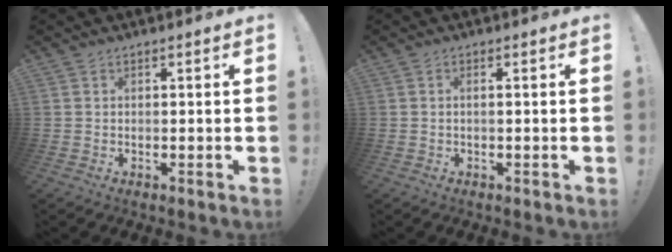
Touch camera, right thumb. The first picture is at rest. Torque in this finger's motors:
{"motor_torque": [0.03, 0.06, -0.09, -0.02, 0.05]}